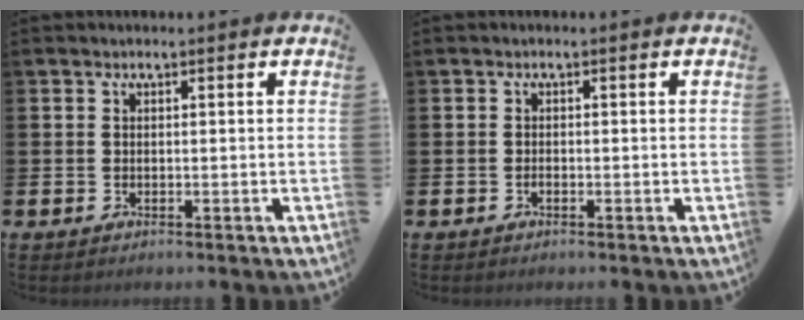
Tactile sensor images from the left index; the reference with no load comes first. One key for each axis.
{"total": 0.5, "fx": -0.5, "fy": 0.1, "fz": 0.3, "tx": -0.013, "ty": 0.000, "tz": -0.007}